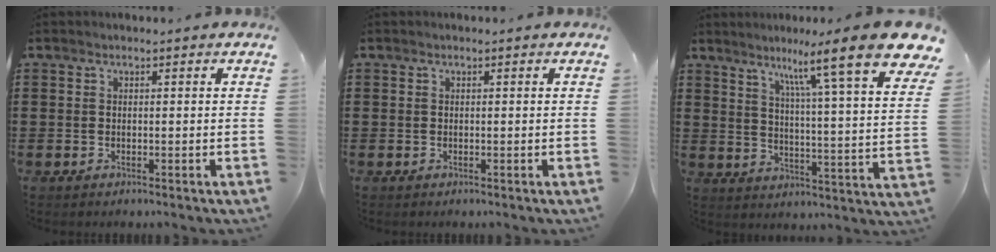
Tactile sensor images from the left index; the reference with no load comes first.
{"total": 0.0}
{"total": 12.5, "force": [8.8, -0.1, 8.9], "torque": [-0.149, -0.070, 0.128]}